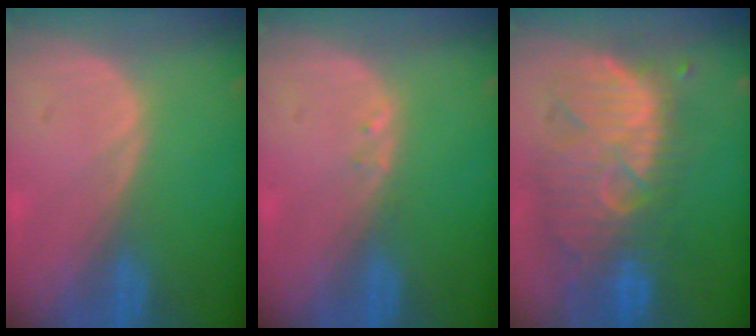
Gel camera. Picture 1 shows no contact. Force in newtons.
{"total": 0.6, "press": 0.6, "slide": 0.1}
{"total": 11.8, "press": 10.9, "slide": 4.4}